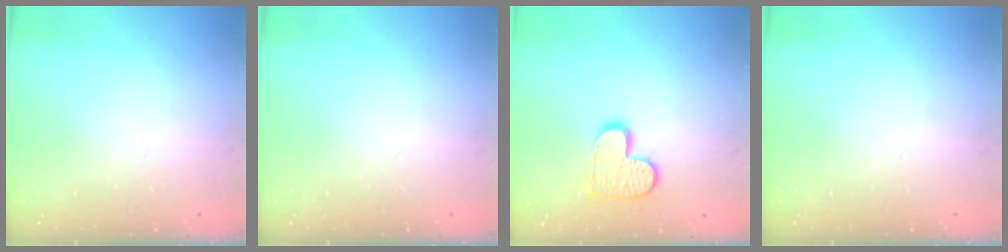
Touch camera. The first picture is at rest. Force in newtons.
{"total": 0.0}
{"total": 10.5, "press": 10.5, "slide": 0.5}
{"total": 0.0}